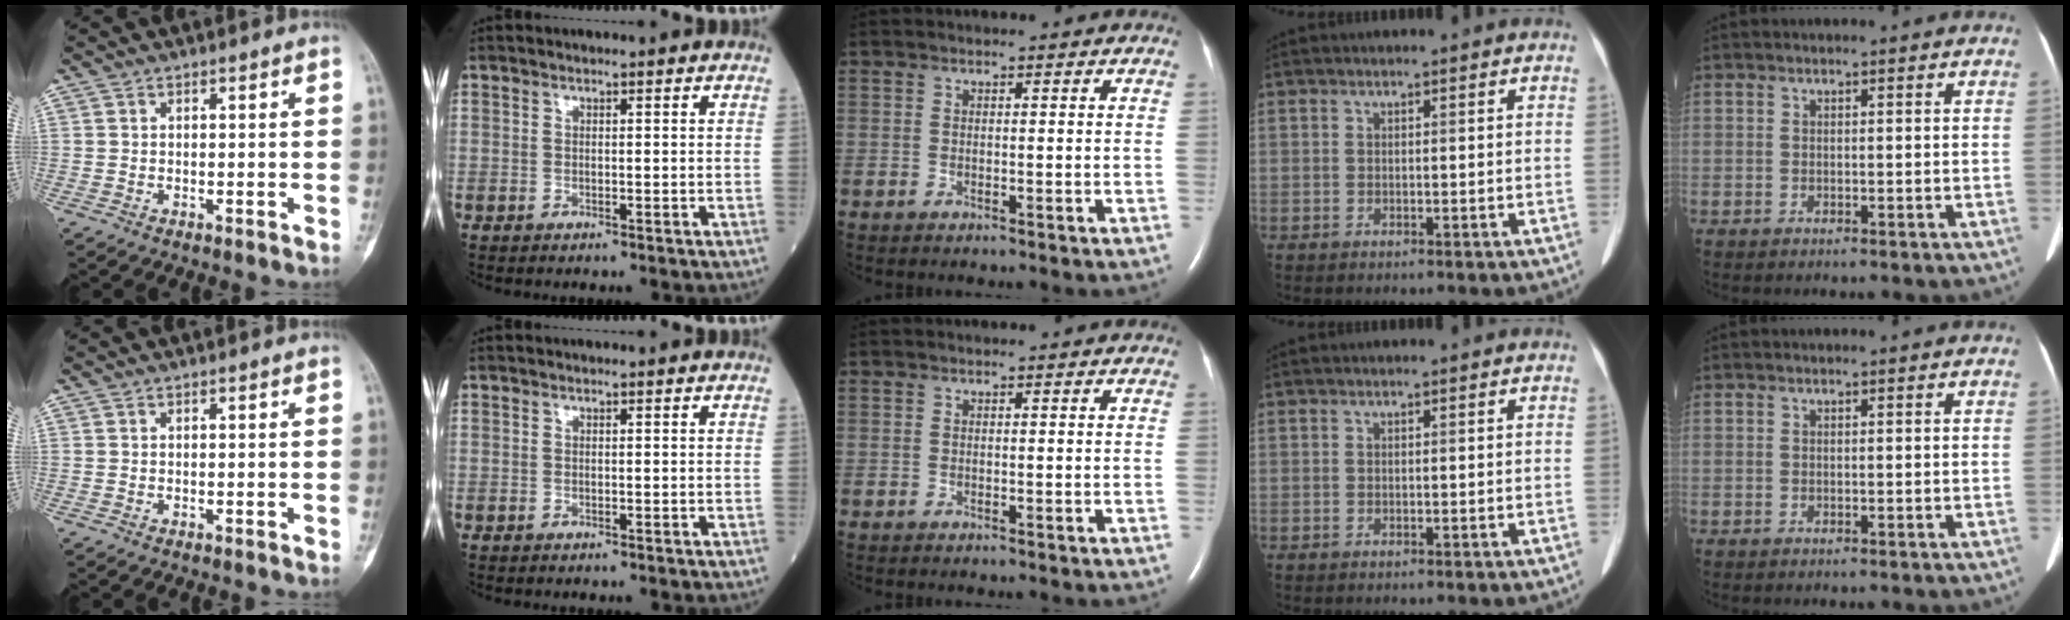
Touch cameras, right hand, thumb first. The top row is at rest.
{}